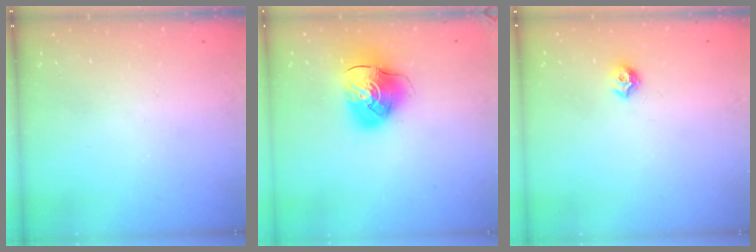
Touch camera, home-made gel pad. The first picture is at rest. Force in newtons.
{"total": 12.6, "press": 12.5, "slide": 1.6}
{"total": 7.2, "press": 7.2, "slide": 0.7}